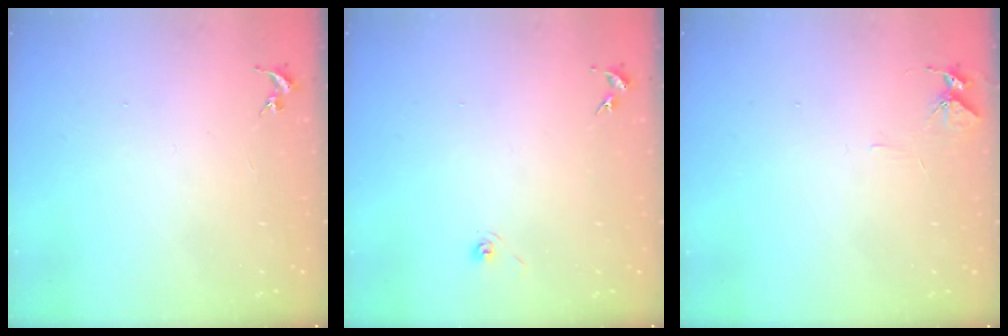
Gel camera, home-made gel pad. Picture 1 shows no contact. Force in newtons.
{"total": 3.3, "press": 2.7, "slide": 2.0}
{"total": 5.4, "press": 5.4, "slide": 0.6}